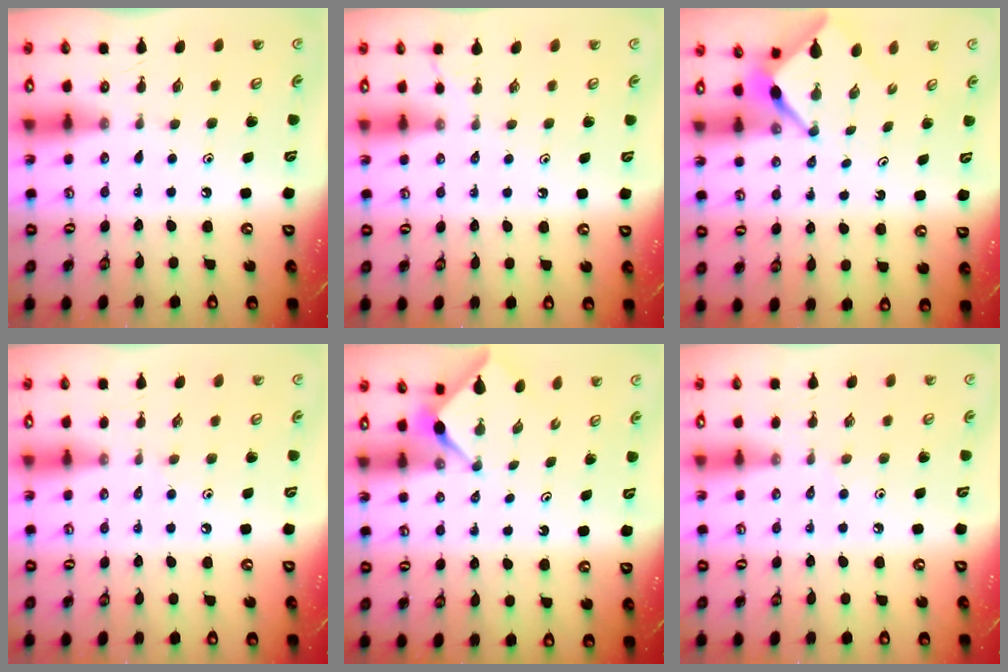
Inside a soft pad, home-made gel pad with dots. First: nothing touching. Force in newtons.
{"total": 1.3, "press": 1.3, "slide": 0.3}
{"total": 2.8, "press": 2.8, "slide": 0.3}
{"total": 2.4, "press": 2.4, "slide": 0.5}
{"total": 2.8, "press": 2.7, "slide": 0.5}
{"total": 3.4, "press": 3.4, "slide": 0.6}